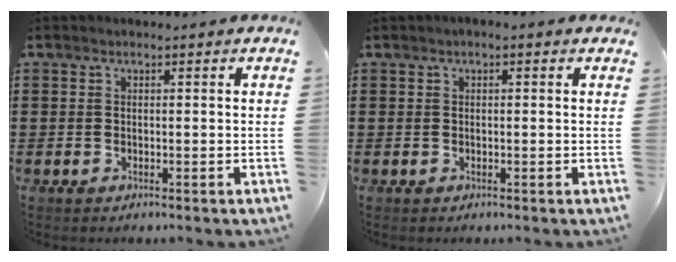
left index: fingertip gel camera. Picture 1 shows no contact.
{"total": 0.7, "force": [0.0, 0.3, 0.6], "torque": [-0.011, 0.003, -0.002]}